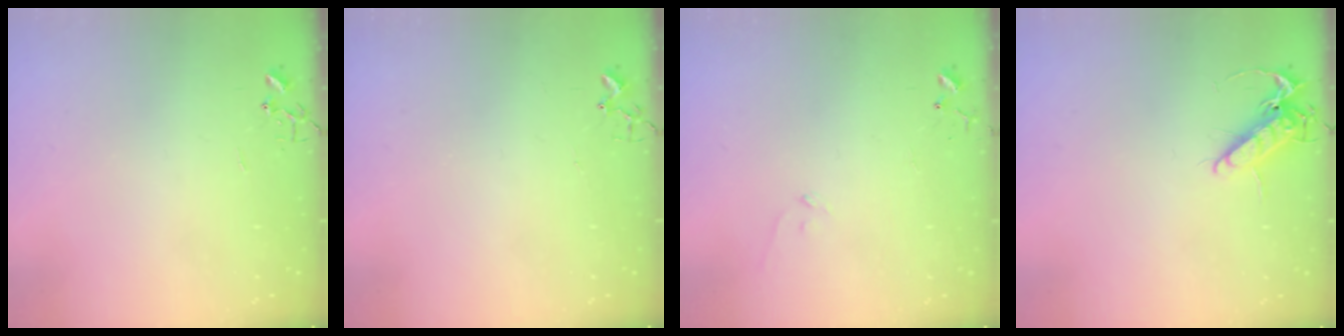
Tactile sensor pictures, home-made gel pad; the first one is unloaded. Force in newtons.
{"total": 2.4, "press": 2.4, "slide": 0.3}
{"total": 6.6, "press": 6.5, "slide": 0.6}
{"total": 10.9, "press": 10.8, "slide": 1.6}